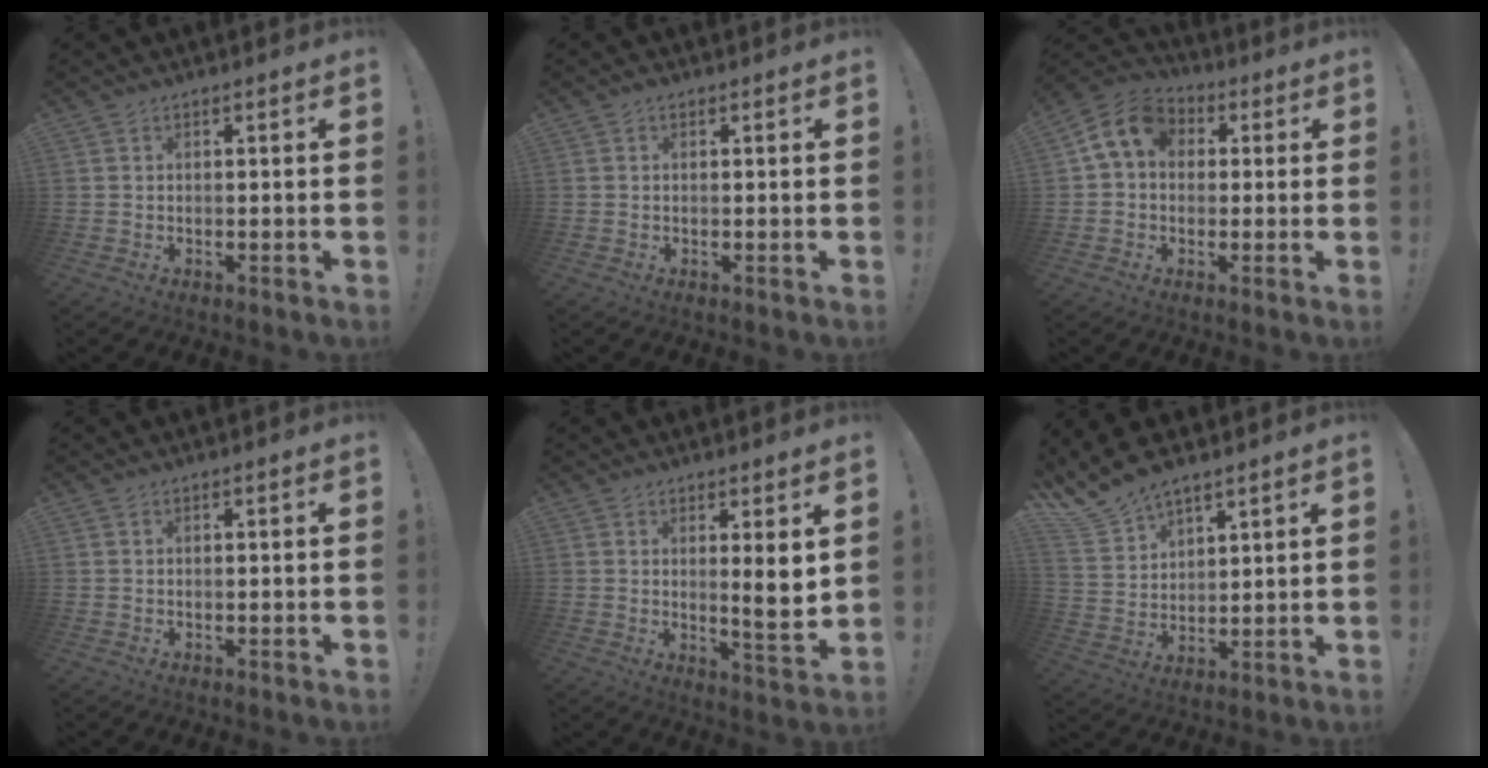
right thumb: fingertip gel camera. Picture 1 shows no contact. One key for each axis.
{"total": 0.6, "fx": 0.3, "fy": 0.4, "fz": 0.2, "tx": -0.005, "ty": 0.003, "tz": 0.006}
{"total": 10.7, "fx": 2.6, "fy": 8.3, "fz": 6.3, "tx": -0.108, "ty": 0.009, "tz": 0.052}
{"total": 0.0}
{"total": 6.6, "fx": 2.0, "fy": 0.3, "fz": 6.2, "tx": -0.078, "ty": -0.030, "tz": 0.028}
{"total": 10.4, "fx": 9.0, "fy": 4.3, "fz": 3.1, "tx": -0.083, "ty": -0.059, "tz": 0.175}